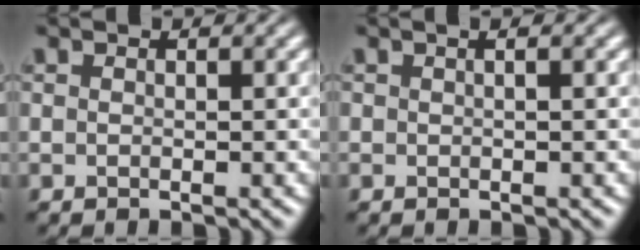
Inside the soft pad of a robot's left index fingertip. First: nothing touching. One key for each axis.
{"total": 1.4, "fx": 0.6, "fy": 0.6, "fz": 1.1, "tx": 0.000, "ty": 0.007, "tz": -0.009}